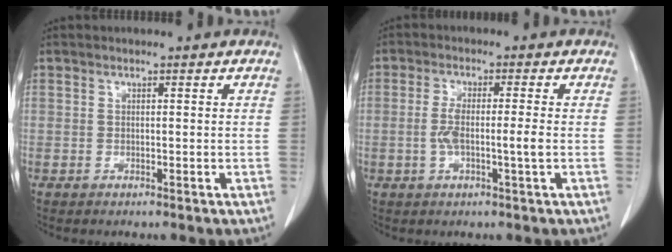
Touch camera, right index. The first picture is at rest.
{"total": 5.0, "force": [-0.8, 0.1, 4.9], "torque": [-0.103, 0.004, -0.011]}